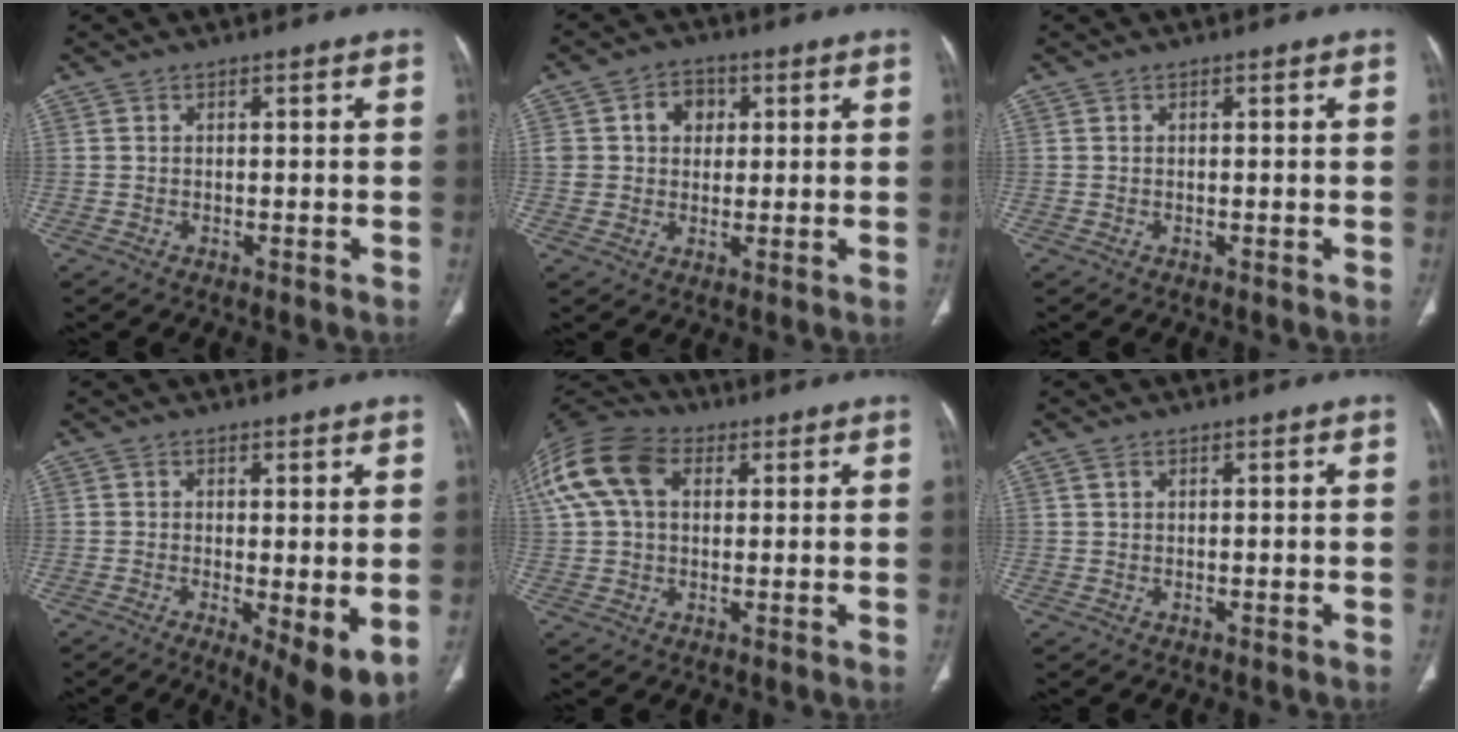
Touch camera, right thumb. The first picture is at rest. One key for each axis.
{"total": 6.5, "fx": 1.7, "fy": 5.4, "fz": 3.3, "tx": -0.017, "ty": 0.001, "tz": 0.027}
{"total": 0.0}
{"total": 8.3, "fx": -1.4, "fy": 2.4, "fz": 7.8, "tx": -0.119, "ty": -0.026, "tz": -0.018}
{"total": 16.7, "fx": 5.2, "fy": 11.2, "fz": 11.2, "tx": -0.252, "ty": 0.036, "tz": 0.090}
{"total": 0.8, "fx": 0.4, "fy": 0.5, "fz": 0.5, "tx": -0.011, "ty": 0.005, "tz": 0.009}